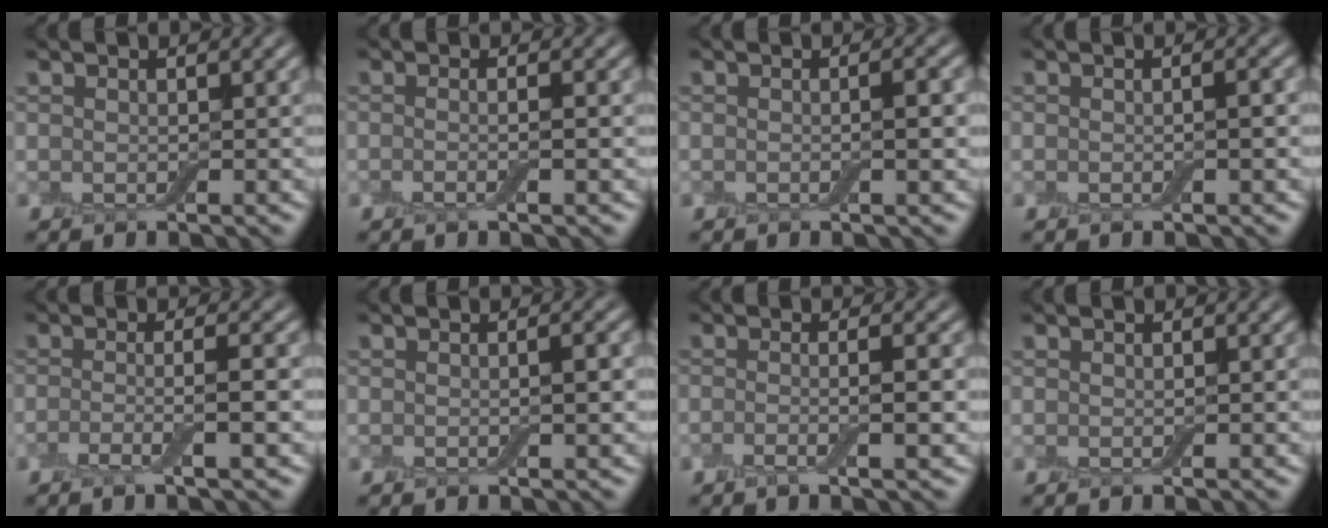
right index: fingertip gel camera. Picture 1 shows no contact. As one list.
[{"total": 1.7, "force": [-0.4, 0.4, 1.6], "torque": [-0.027, -0.006, -0.012]}, {"total": 1.7, "force": [-0.2, 0.2, 1.7], "torque": [-0.026, 0.001, -0.006]}, {"total": 1.0, "force": [-0.2, 0.1, 0.9], "torque": [-0.014, 0.002, -0.003]}, {"total": 2.9, "force": [-1.2, 0.4, 2.6], "torque": [-0.046, 0.000, -0.031]}, {"total": 1.2, "force": [-0.1, 0.2, 1.2], "torque": [-0.020, 0.000, -0.002]}, {"total": 3.1, "force": [-0.7, 0.8, 2.9], "torque": [-0.041, -0.003, -0.020]}, {"total": 0.0}]